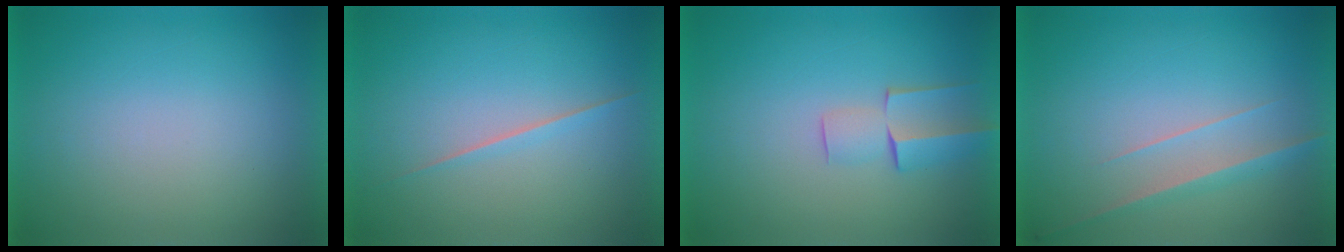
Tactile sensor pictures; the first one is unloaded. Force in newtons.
{"total": 1.6}
{"total": 2.5}
{"total": 2.9}